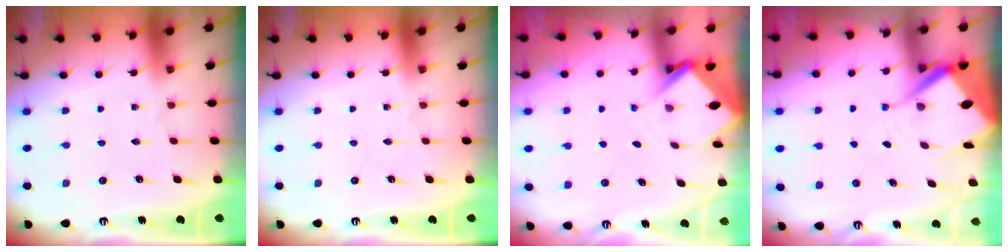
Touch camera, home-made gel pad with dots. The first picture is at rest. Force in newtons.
{"total": 0.0}
{"total": 3.2, "press": 3.2, "slide": 0.2}
{"total": 7.5, "press": 7.5, "slide": 0.7}